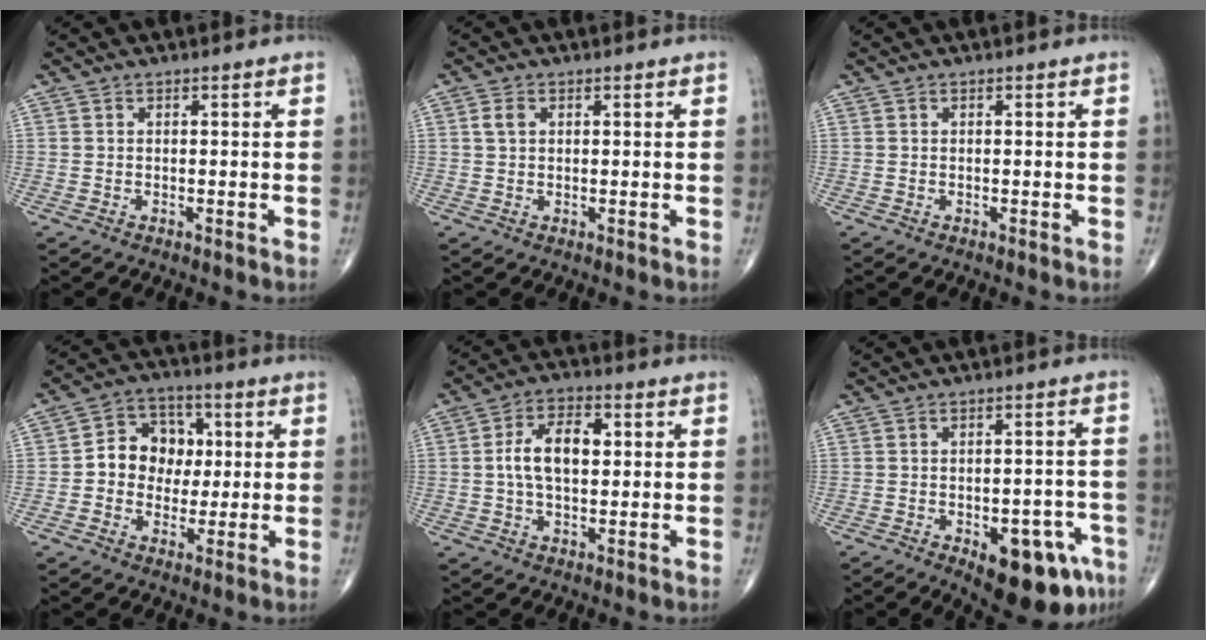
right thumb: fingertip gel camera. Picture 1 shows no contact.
{"total": 2.1, "force": [0.7, 1.5, 1.4], "torque": [-0.028, 0.005, 0.014]}
{"total": 0.0}
{"total": 10.4, "force": [0.6, 8.7, 5.7], "torque": [-0.040, 0.020, 0.000]}
{"total": 9.2, "force": [0.9, 5.3, 7.6], "torque": [-0.130, 0.015, 0.012]}
{"total": 14.1, "force": [-6.8, 6.3, 10.6], "torque": [-0.099, 0.032, -0.077]}